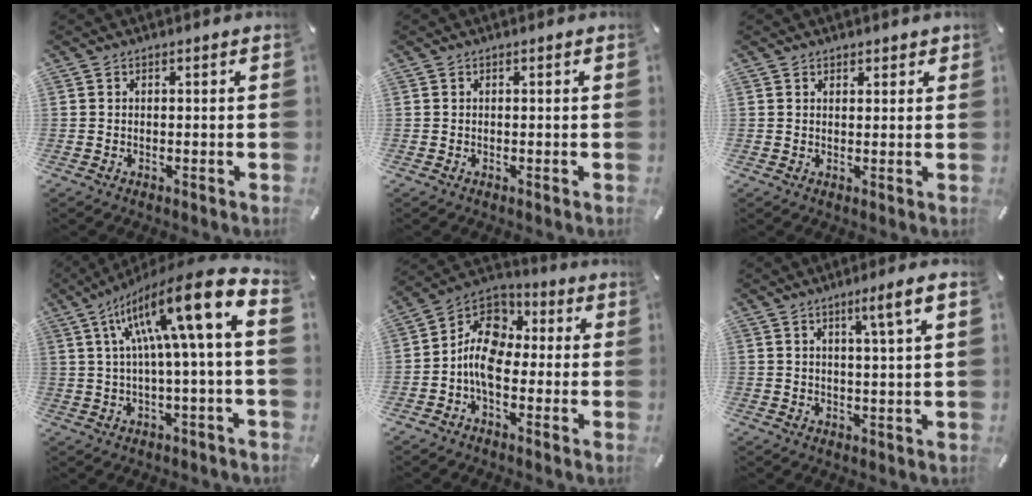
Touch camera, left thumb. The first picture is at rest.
{"total": 0.0}
{"total": 1.5, "force": [1.1, 1.1, 0.2], "torque": [0.002, -0.001, 0.018]}
{"total": 18.2, "force": [6.2, 2.6, 16.9], "torque": [-0.310, -0.036, 0.085]}
{"total": 10.2, "force": [-2.9, 7.0, 6.8], "torque": [-0.157, 0.010, -0.058]}
{"total": 6.3, "force": [2.9, 0.1, 5.6], "torque": [-0.097, -0.005, 0.043]}